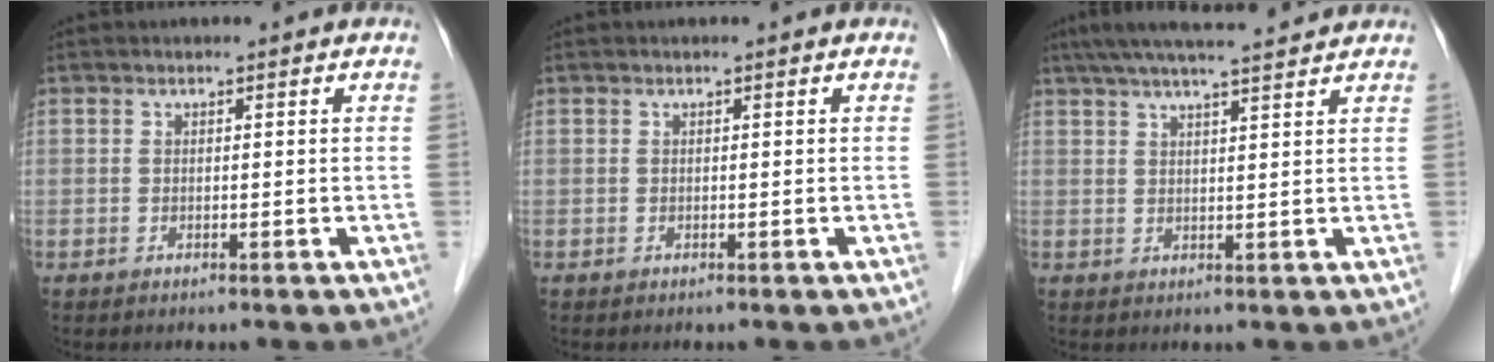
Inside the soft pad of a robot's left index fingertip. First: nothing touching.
{"total": 0.0}
{"total": 11.3, "force": [10.0, 0.4, 5.2], "torque": [-0.091, 0.031, 0.145]}